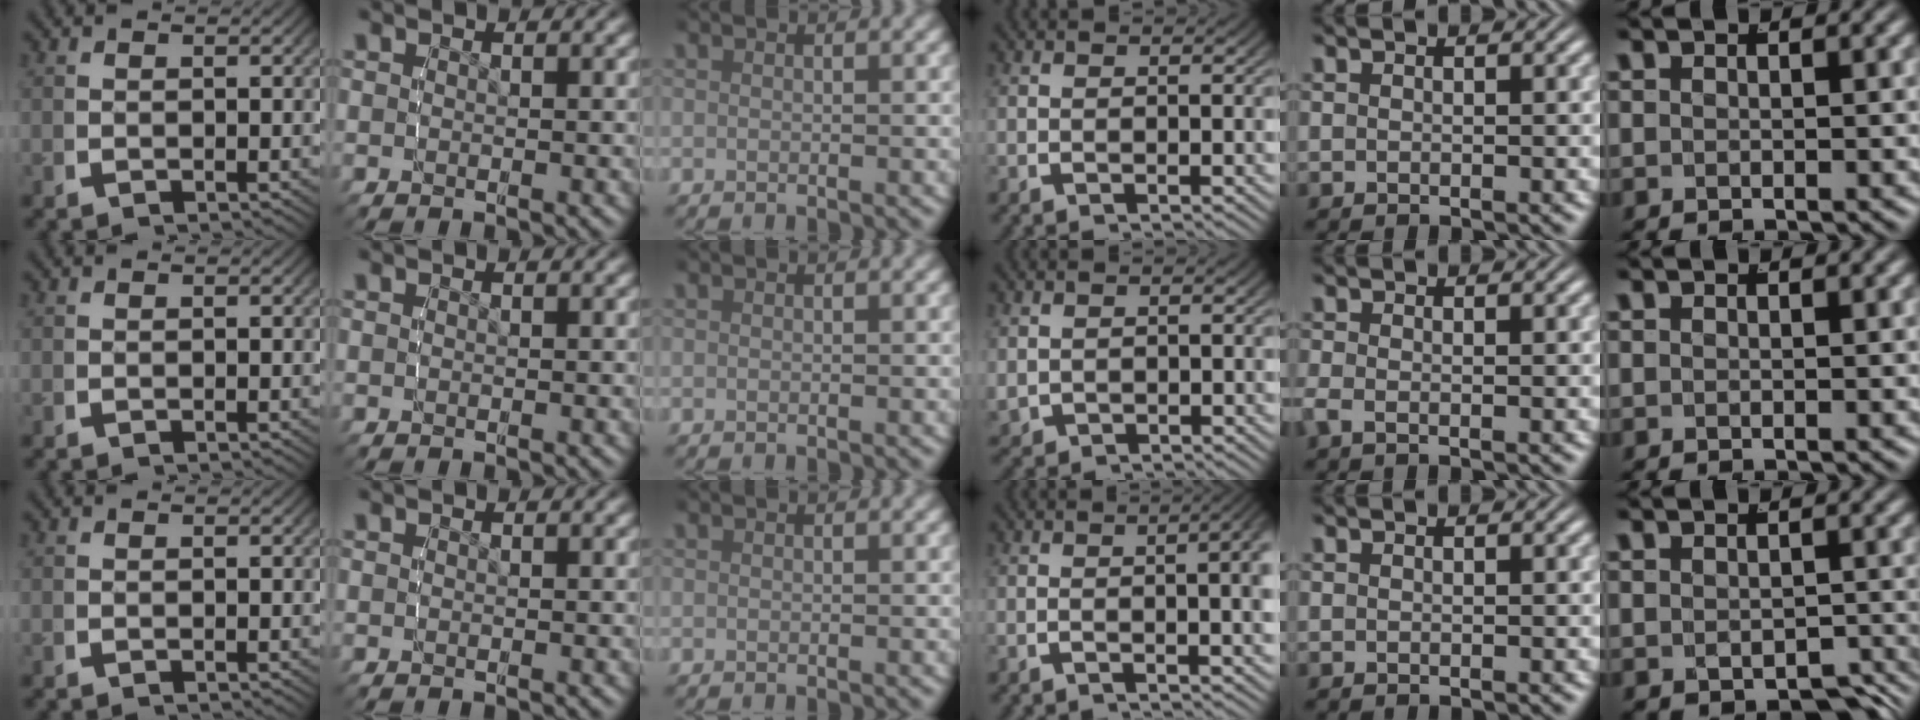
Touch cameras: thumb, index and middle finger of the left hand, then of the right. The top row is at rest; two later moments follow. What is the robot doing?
{"motion": "lift_and_place", "object": "glasses"}